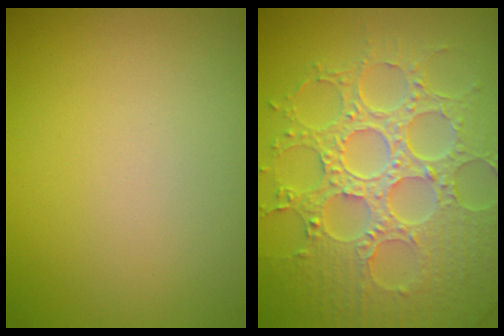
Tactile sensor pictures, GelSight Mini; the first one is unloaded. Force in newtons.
{"total": 8.7, "press": 6.5, "slide": 5.7}